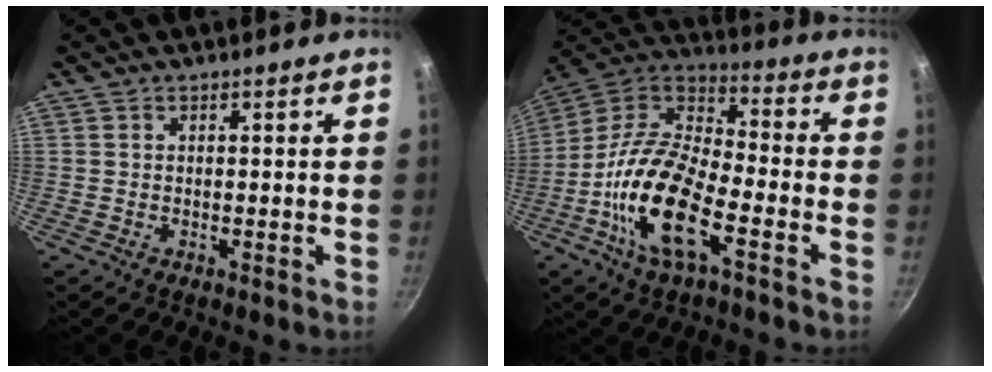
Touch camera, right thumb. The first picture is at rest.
{"total": 18.8, "force": [-6.9, 7.8, 15.6], "torque": [-0.297, 0.042, -0.153]}